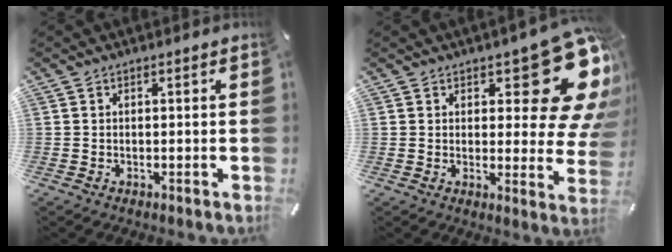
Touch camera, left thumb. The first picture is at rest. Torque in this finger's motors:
{"motor_torque": [2.48, 2.53, 0.28, -0.20, 0.07]}